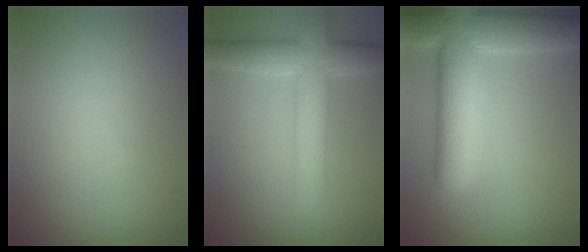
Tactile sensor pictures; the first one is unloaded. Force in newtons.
{"total": 5.9, "press": 5.9, "slide": 0.3}
{"total": 9.7, "press": 9.6, "slide": 1.2}